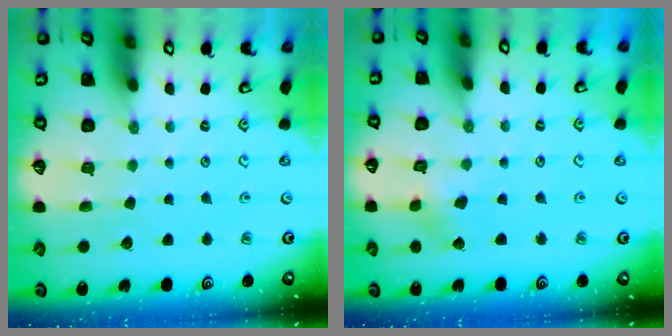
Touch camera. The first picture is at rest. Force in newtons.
{"total": 2.9, "press": 2.8, "slide": 0.8}